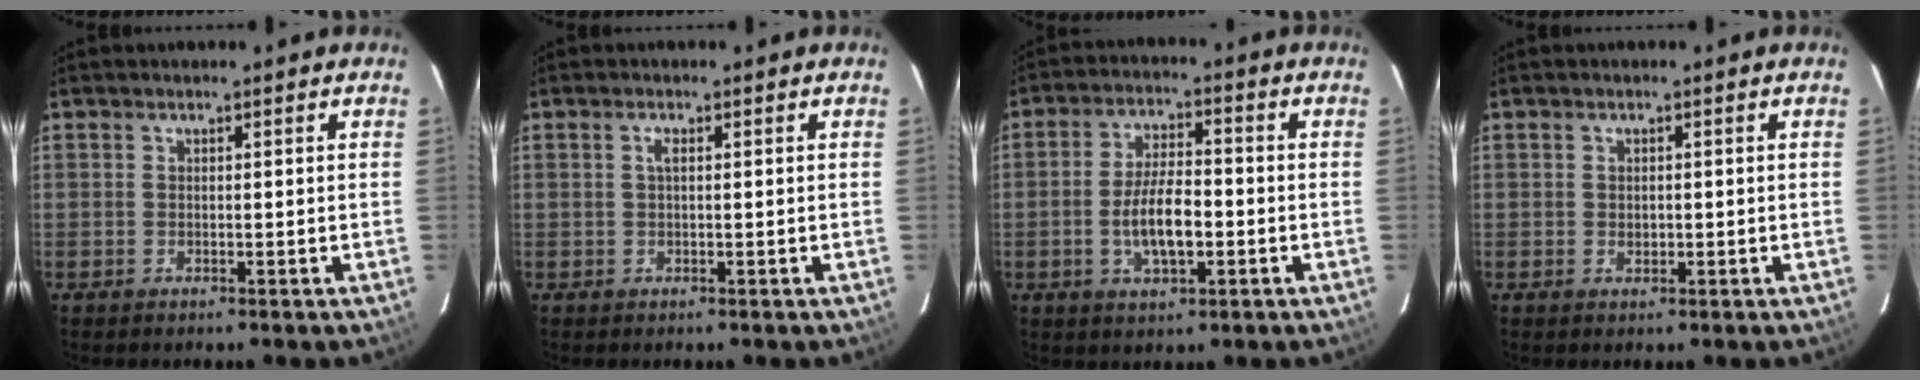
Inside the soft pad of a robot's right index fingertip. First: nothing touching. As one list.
[{"total": 1.0, "force": [0.2, 0.2, 0.9], "torque": [-0.018, 0.003, 0.001]}, {"total": 8.5, "force": [-2.1, 3.2, 7.6], "torque": [-0.148, 0.000, -0.034]}, {"total": 1.1, "force": [-0.1, 1.0, 0.6], "torque": [-0.008, 0.001, 0.001]}]